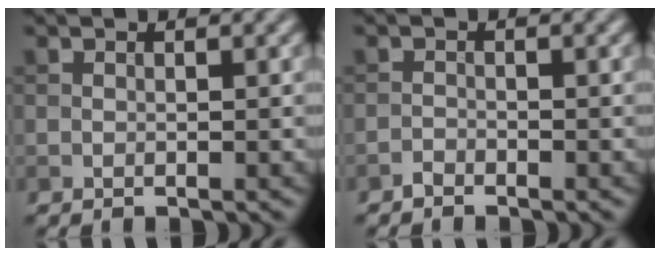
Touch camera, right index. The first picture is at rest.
{"total": 0.8, "force": [-0.7, 0.2, 0.1], "torque": [0.000, 0.001, -0.016]}